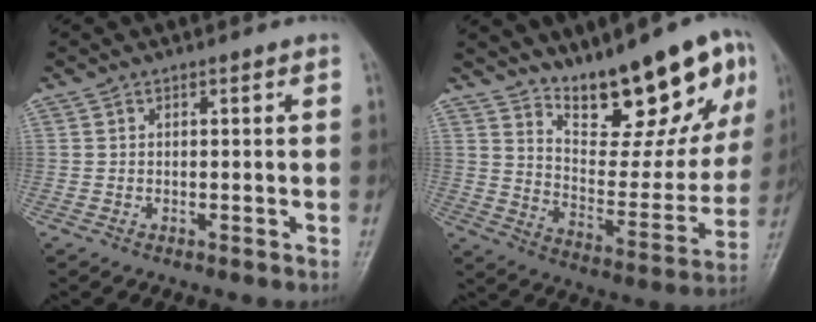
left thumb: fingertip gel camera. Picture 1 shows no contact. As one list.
[{"total": 20.0, "force": [13.5, 6.5, 13.3], "torque": [-0.137, -0.084, 0.216]}]